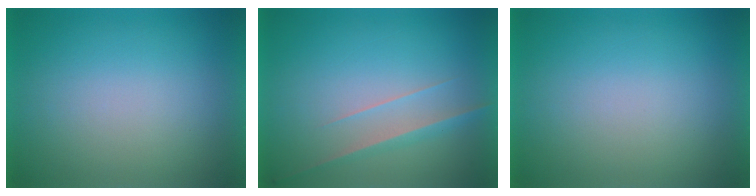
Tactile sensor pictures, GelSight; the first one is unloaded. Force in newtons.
{"total": 2.8}
{"total": 1.2}